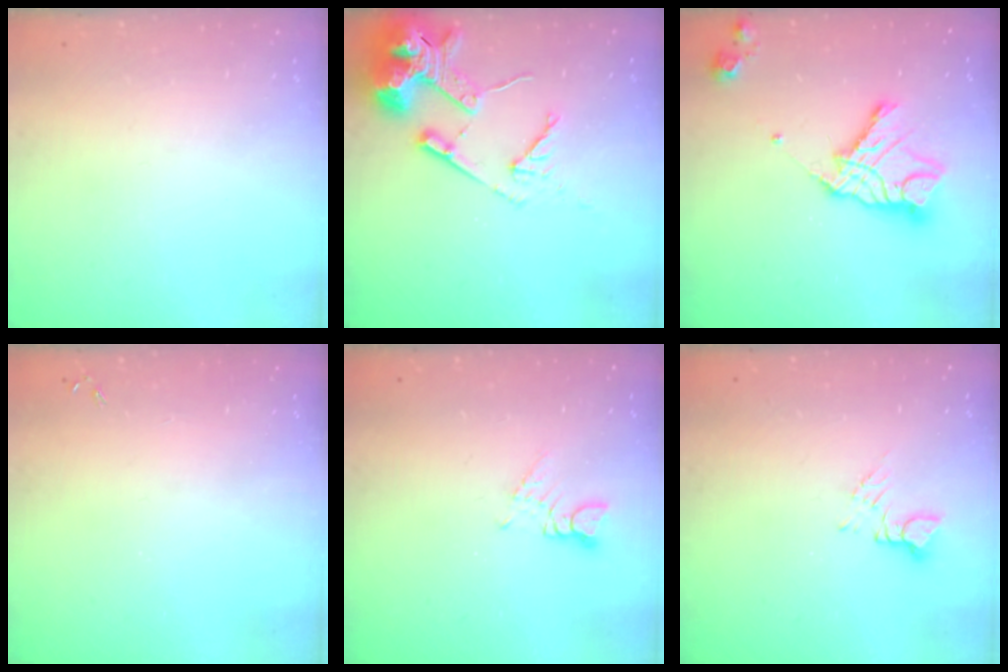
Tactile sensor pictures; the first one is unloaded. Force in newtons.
{"total": 14.8, "press": 14.7, "slide": 1.8}
{"total": 13.2, "press": 13.1, "slide": 1.1}
{"total": 0.0}
{"total": 2.3, "press": 2.3, "slide": 0.3}
{"total": 3.7, "press": 3.6, "slide": 0.4}